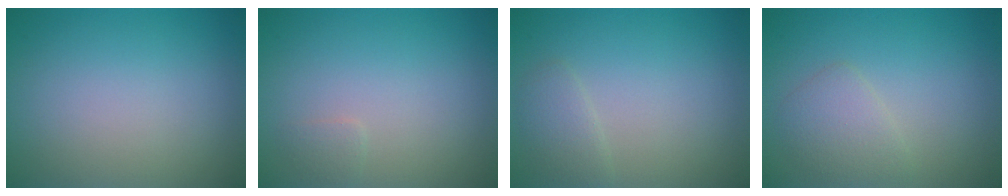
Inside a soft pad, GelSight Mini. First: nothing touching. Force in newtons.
{"total": 0.7, "press": 0.7, "slide": 0.0}
{"total": 1.6, "press": 1.6, "slide": 0.1}
{"total": 2.2, "press": 2.2, "slide": 0.0}